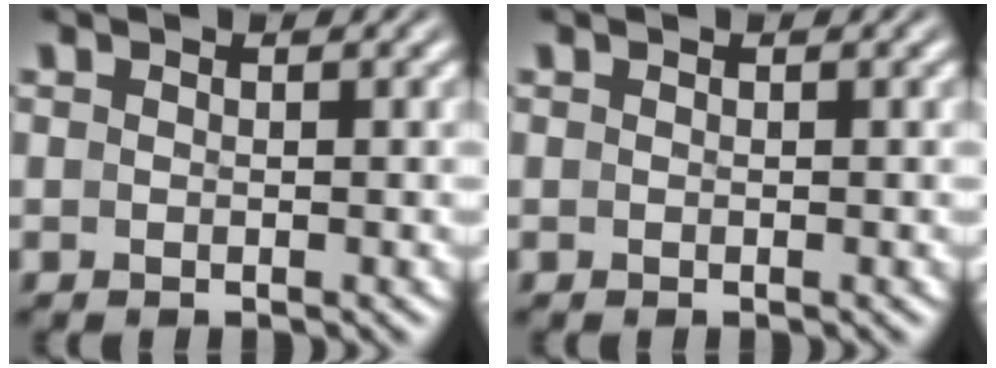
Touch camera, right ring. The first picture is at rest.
{"total": 0.0}